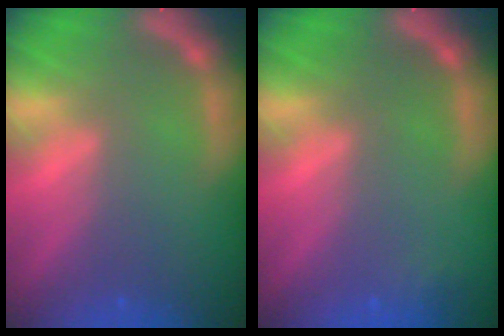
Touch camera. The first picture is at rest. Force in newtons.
{"total": 0.9}